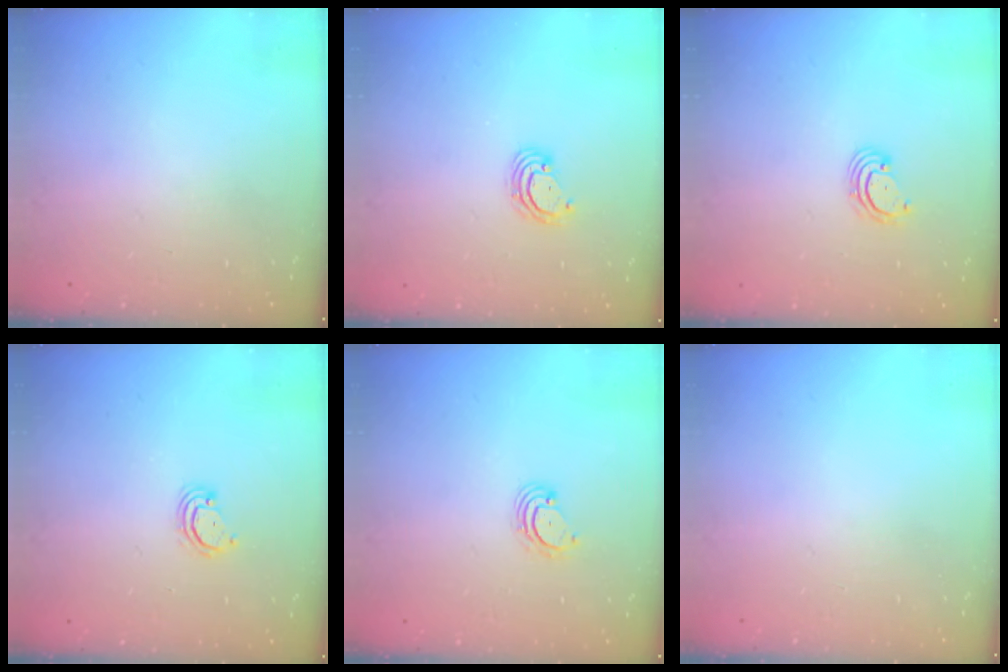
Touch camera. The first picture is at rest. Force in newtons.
{"total": 3.9, "press": 3.8, "slide": 0.4}
{"total": 2.7, "press": 2.6, "slide": 0.6}
{"total": 2.9, "press": 2.9, "slide": 0.2}
{"total": 3.2, "press": 3.1, "slide": 0.4}
{"total": 0.0}